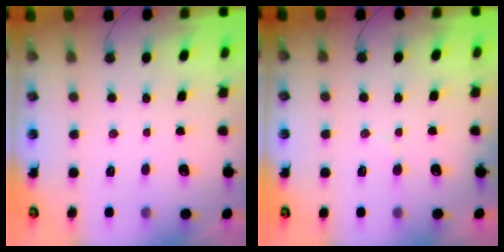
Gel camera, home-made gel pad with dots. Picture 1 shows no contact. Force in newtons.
{"total": 4.4, "press": 4.2, "slide": 1.2}